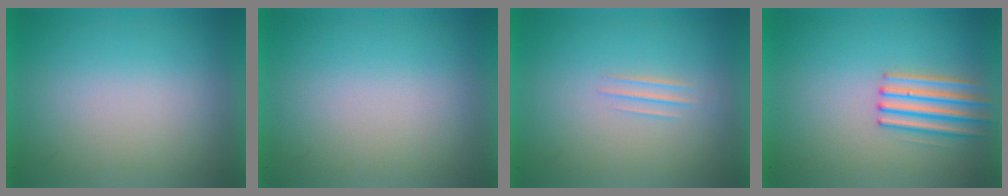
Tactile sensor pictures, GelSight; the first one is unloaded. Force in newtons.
{"total": 0.0}
{"total": 1.0}
{"total": 3.1}